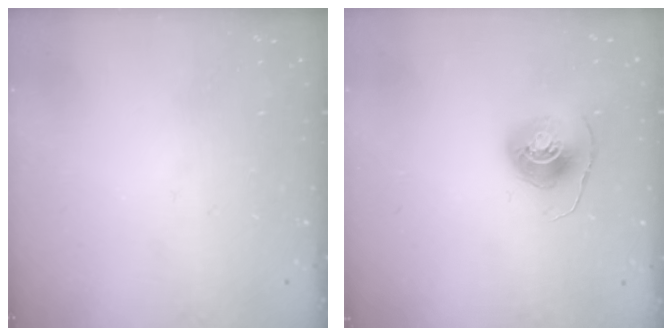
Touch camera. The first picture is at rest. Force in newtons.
{"total": 7.8, "press": 7.8, "slide": 0.3}